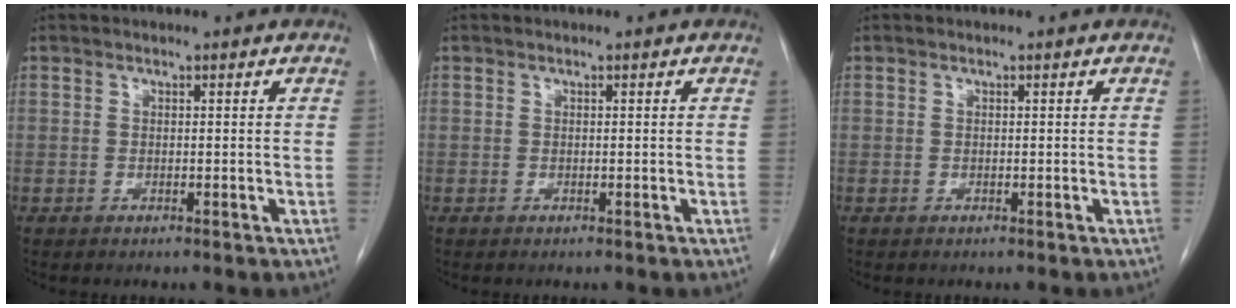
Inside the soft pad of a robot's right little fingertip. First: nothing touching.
{"total": 0.0}
{"total": 0.0}